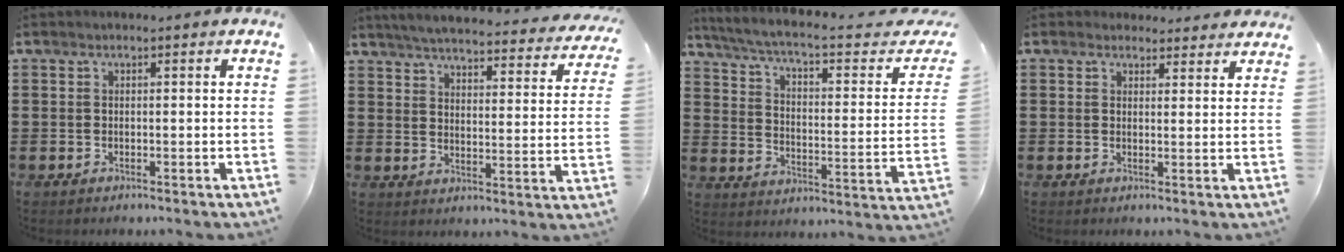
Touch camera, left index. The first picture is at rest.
{"total": 4.7, "force": [4.4, -0.2, 1.4], "torque": [-0.050, -0.034, 0.072]}
{"total": 5.0, "force": [3.6, 0.1, 3.4], "torque": [-0.086, -0.037, 0.053]}
{"total": 2.8, "force": [2.5, 1.1, 0.2], "torque": [-0.005, -0.004, 0.046]}